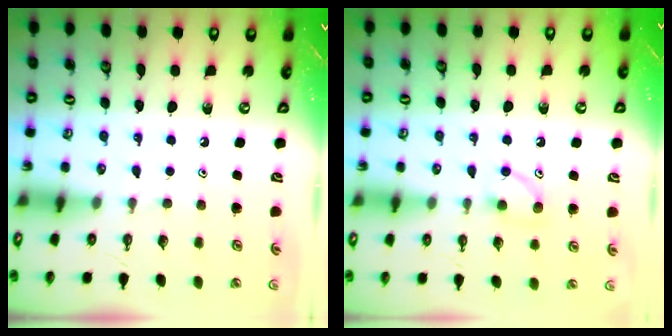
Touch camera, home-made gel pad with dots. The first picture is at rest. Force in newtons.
{"total": 6.1, "press": 6.0, "slide": 0.9}